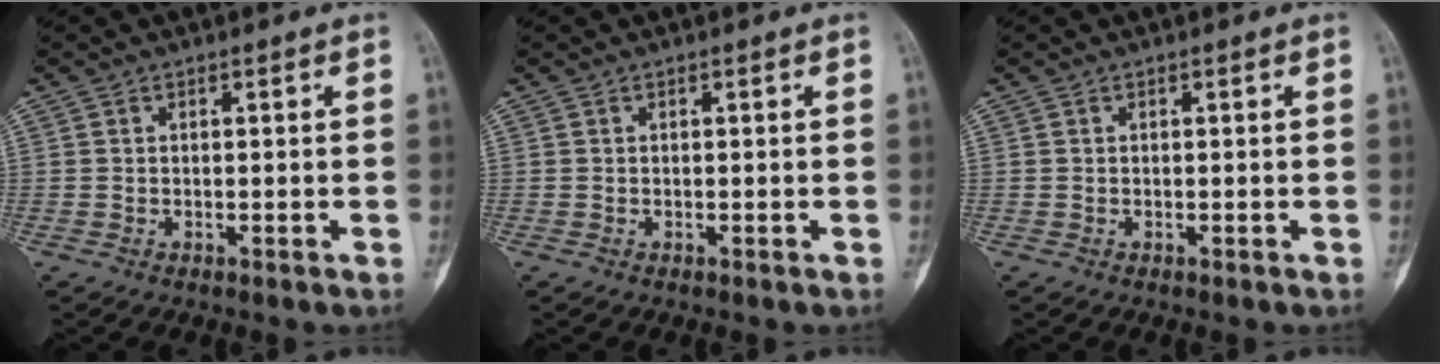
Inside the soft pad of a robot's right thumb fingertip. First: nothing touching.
{"total": 0.0}
{"total": 0.0}